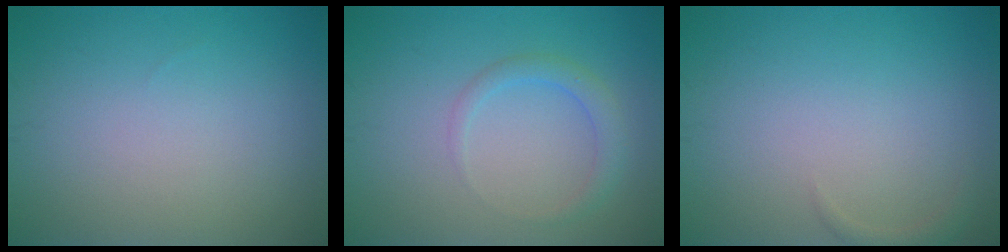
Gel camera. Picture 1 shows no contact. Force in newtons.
{"total": 1.9, "press": 1.9, "slide": 0.1}
{"total": 1.0, "press": 1.0, "slide": 0.1}